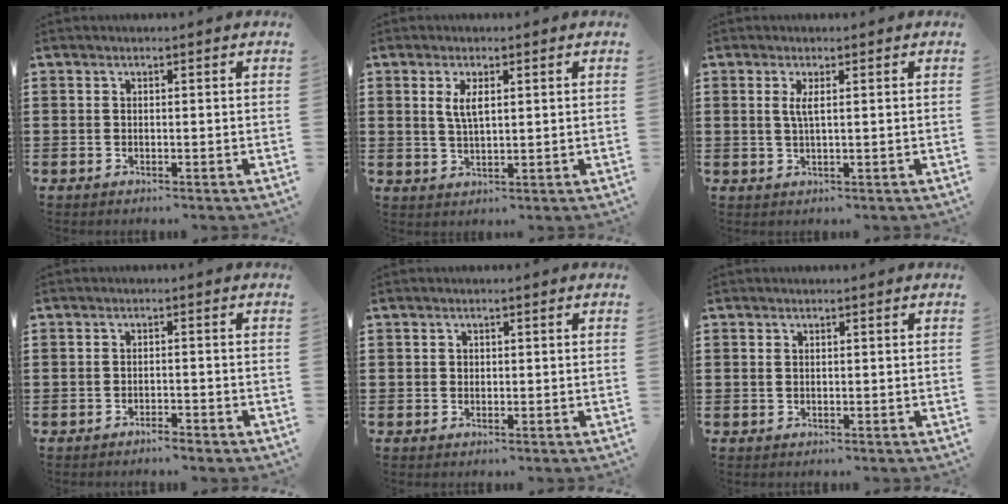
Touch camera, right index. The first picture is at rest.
{"total": 3.2, "force": [1.1, 1.2, 2.8], "torque": [-0.059, 0.005, 0.018]}
{"total": 2.0, "force": [0.5, 0.2, 2.0], "torque": [-0.040, 0.001, 0.008]}
{"total": 1.5, "force": [-1.5, 0.0, 0.3], "torque": [-0.009, 0.001, -0.029]}
{"total": 0.6, "force": [0.2, 0.6, 0.1], "torque": [-0.003, 0.003, 0.004]}
{"total": 0.7, "force": [0.2, 0.5, 0.4], "torque": [-0.010, 0.002, 0.003]}